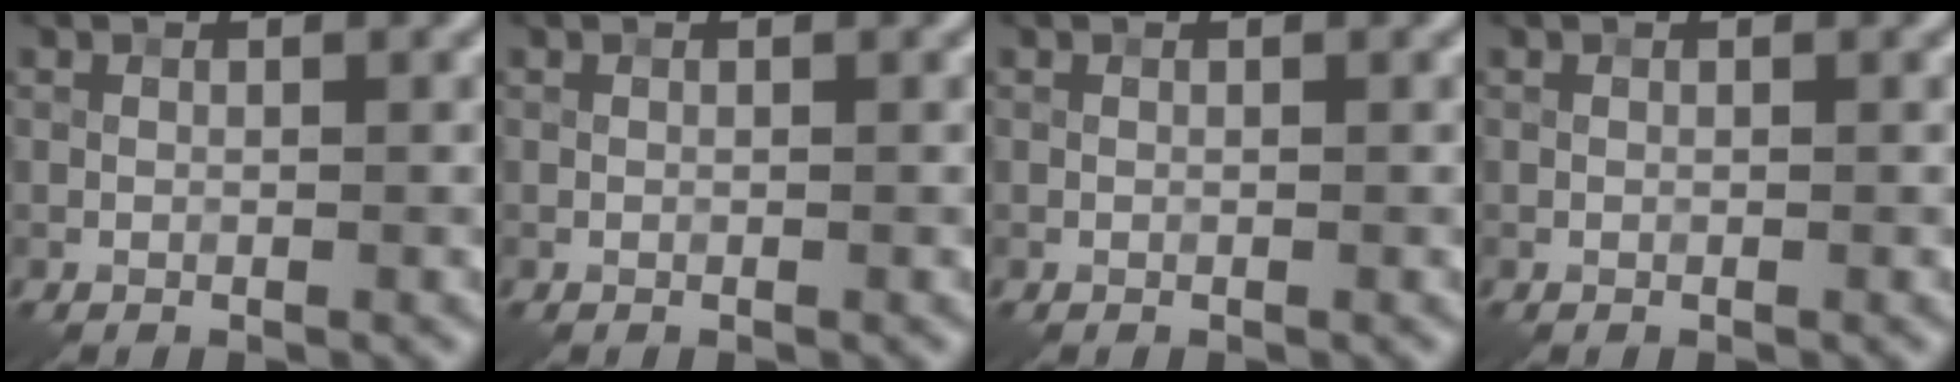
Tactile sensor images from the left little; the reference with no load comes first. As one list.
[{"total": 0.0}, {"total": 0.0}, {"total": 0.0}]